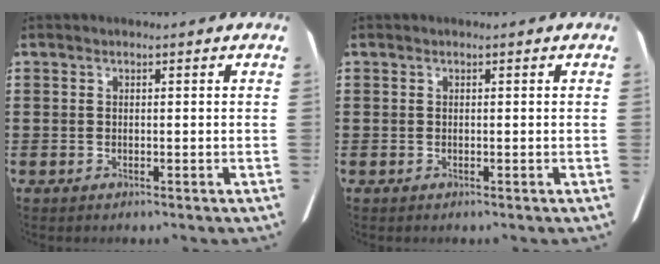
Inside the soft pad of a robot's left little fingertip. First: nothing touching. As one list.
[{"total": 0.0}]